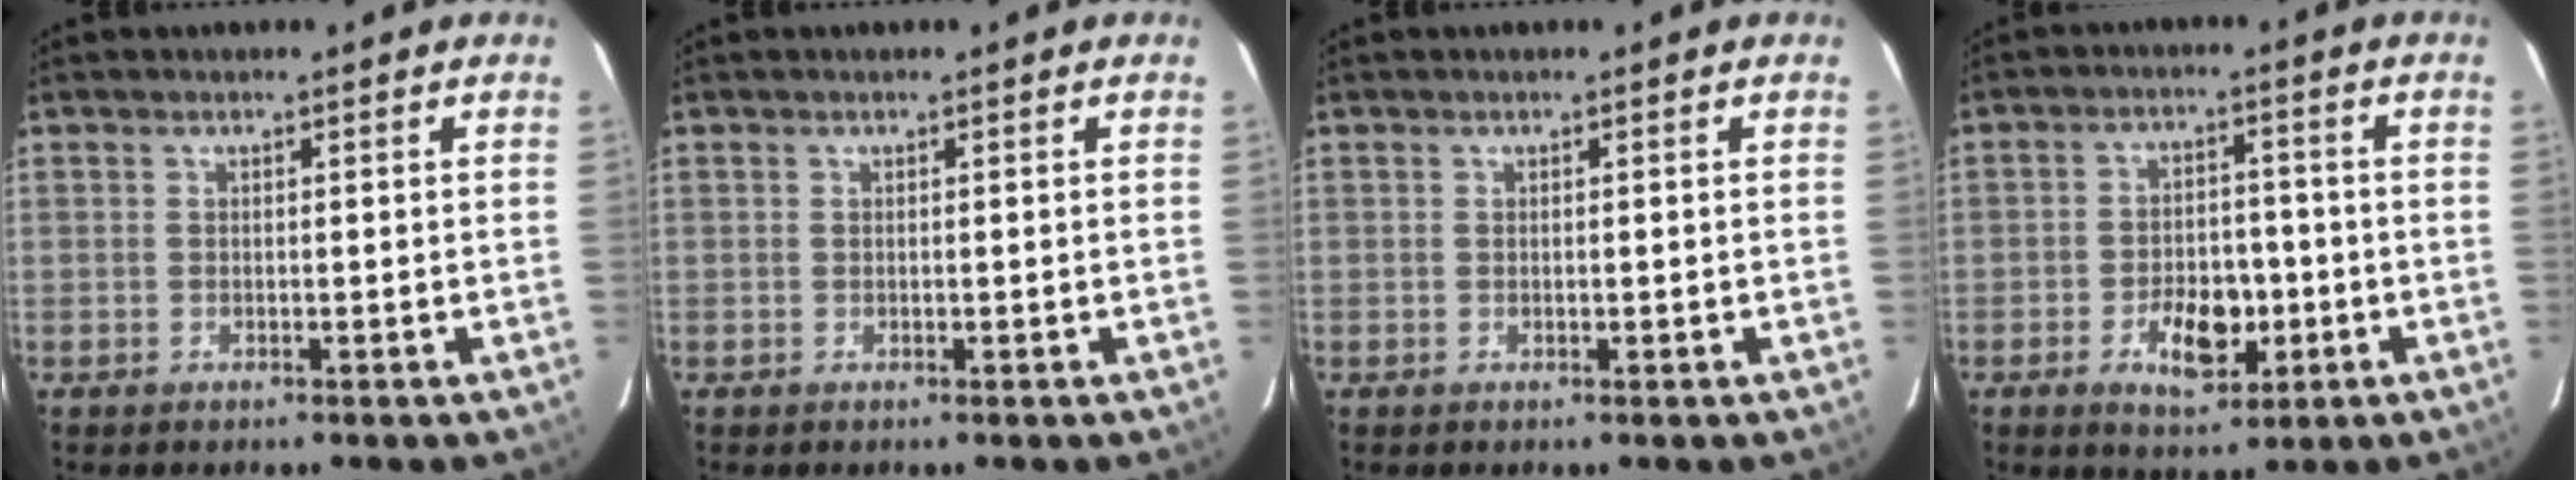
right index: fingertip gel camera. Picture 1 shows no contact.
{"total": 0.0}
{"total": 0.0}
{"total": 7.5, "force": [-2.6, 3.9, 5.8], "torque": [-0.099, 0.005, -0.037]}